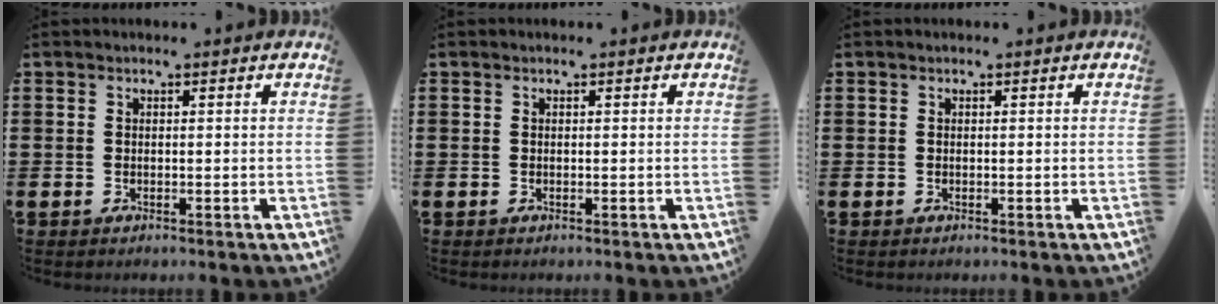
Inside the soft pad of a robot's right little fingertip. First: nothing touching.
{"total": 0.0}
{"total": 0.0}